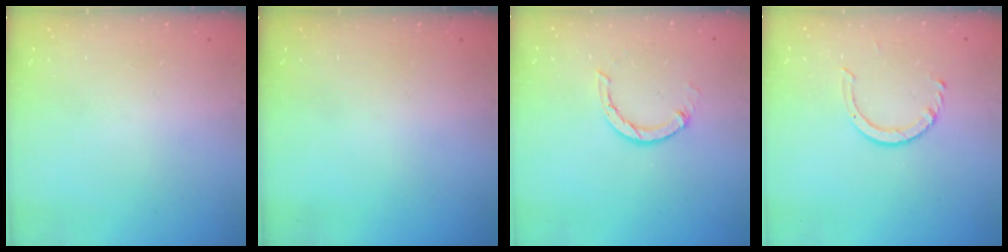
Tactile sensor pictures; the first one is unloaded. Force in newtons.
{"total": 0.0}
{"total": 4.4, "press": 4.3, "slide": 0.5}
{"total": 4.0, "press": 3.9, "slide": 0.5}